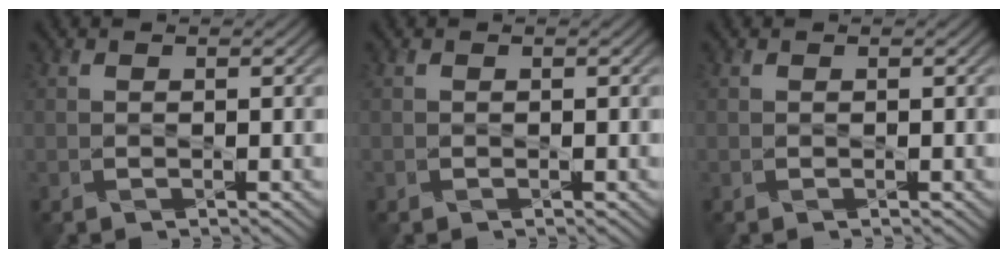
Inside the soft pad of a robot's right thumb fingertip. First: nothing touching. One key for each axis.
{"total": 0.0}
{"total": 0.0}